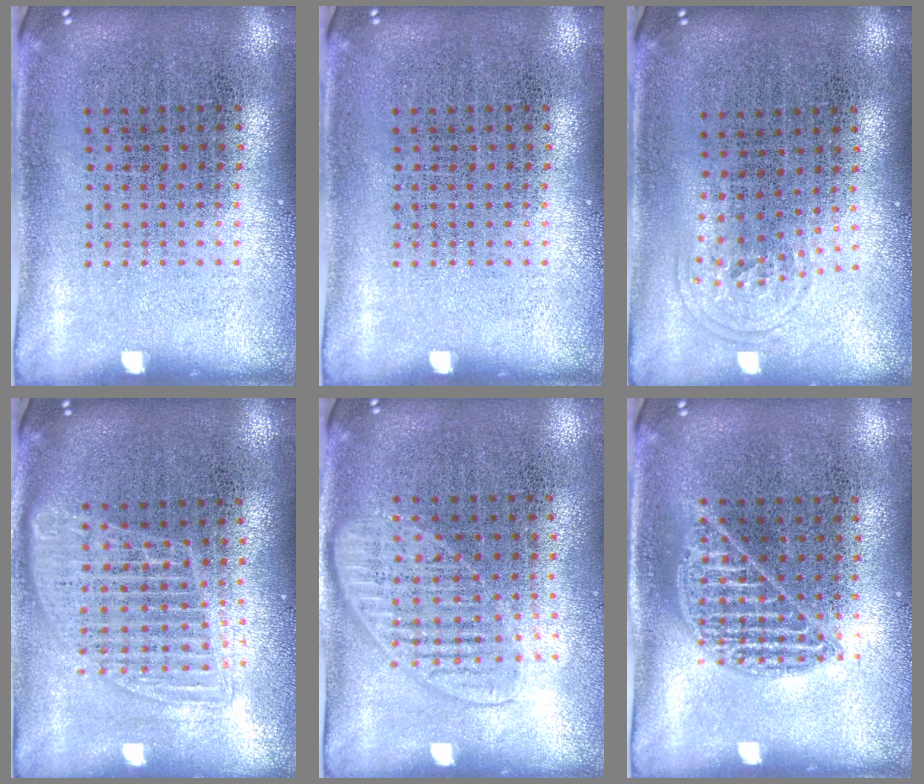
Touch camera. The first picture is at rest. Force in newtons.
{"total": 0.0}
{"total": 0.9, "press": 0.6, "slide": 0.7}
{"total": 1.4, "press": 1.3, "slide": 0.6}
{"total": 1.4, "press": 1.3, "slide": 0.6}
{"total": 1.0, "press": 1.0, "slide": 0.1}